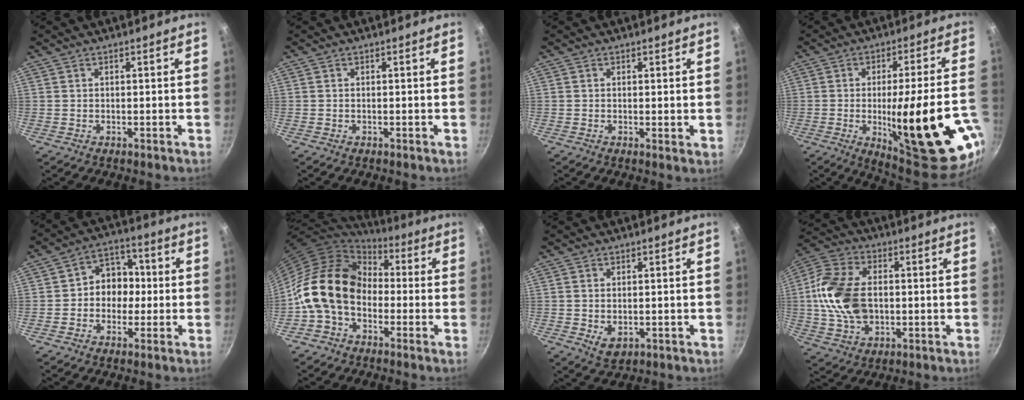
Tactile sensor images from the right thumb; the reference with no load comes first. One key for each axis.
{"total": 0.0}
{"total": 1.2, "fx": 0.3, "fy": 0.4, "fz": 1.1, "tx": -0.017, "ty": -0.006, "tz": 0.002}
{"total": 25.9, "fx": -7.7, "fy": 6.3, "fz": 24.0, "tx": -0.303, "ty": 0.003, "tz": -0.092}
{"total": 8.4, "fx": -0.5, "fy": 7.1, "fz": 4.5, "tx": -0.010, "ty": 0.026, "tz": -0.021}
{"total": 16.0, "fx": -2.3, "fy": 12.2, "fz": 10.1, "tx": -0.157, "ty": 0.044, "tz": -0.063}
{"total": 3.9, "fx": -0.5, "fy": 2.6, "fz": 2.9, "tx": -0.047, "ty": -0.010, "tz": -0.004}
{"total": 15.9, "fx": 0.0, "fy": 10.7, "fz": 11.7, "tx": -0.216, "ty": 0.017, "tz": -0.008}